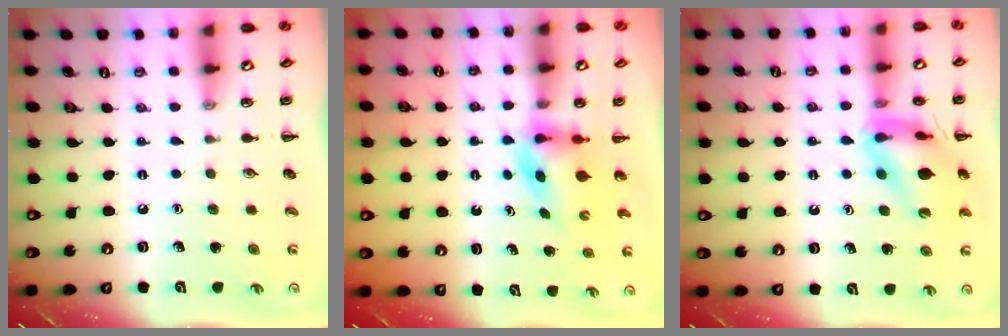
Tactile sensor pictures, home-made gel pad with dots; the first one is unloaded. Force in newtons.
{"total": 3.6, "press": 3.5, "slide": 0.5}
{"total": 13.2, "press": 13.1, "slide": 1.7}